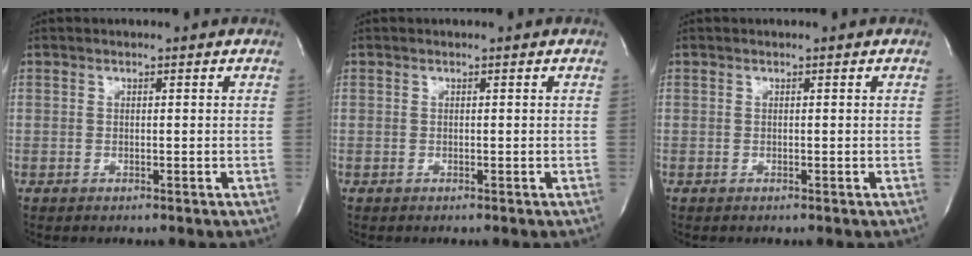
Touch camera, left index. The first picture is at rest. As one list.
[{"total": 0.0}, {"total": 0.0}]